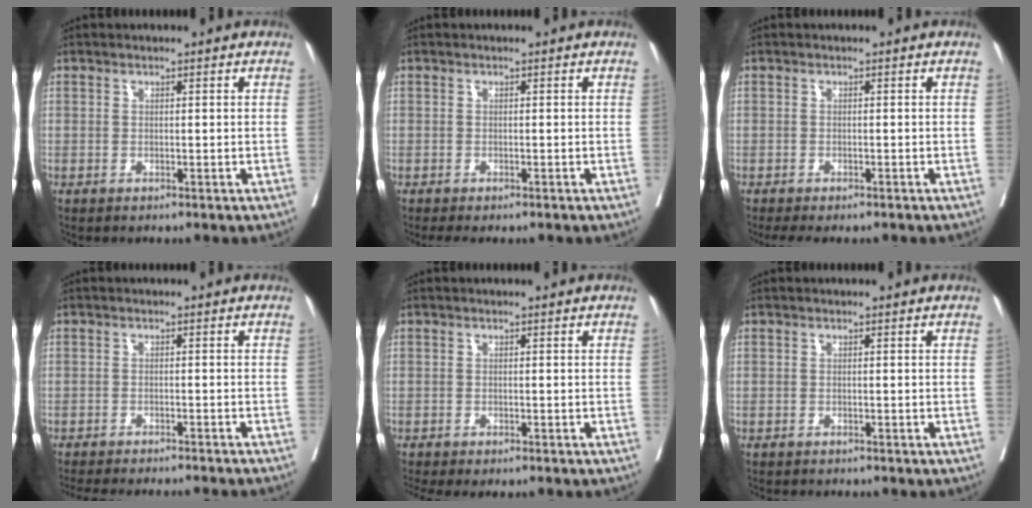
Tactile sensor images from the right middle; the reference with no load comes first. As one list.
[{"total": 2.2, "force": [-1.8, 0.8, 1.0], "torque": [-0.009, -0.005, -0.025]}, {"total": 4.1, "force": [-3.4, 1.3, 1.8], "torque": [-0.019, -0.008, -0.049]}, {"total": 13.9, "force": [-12.8, 0.5, 5.5], "torque": [-0.074, -0.025, -0.170]}, {"total": 5.2, "force": [-4.6, 0.8, 2.3], "torque": [-0.021, -0.004, -0.069]}, {"total": 2.7, "force": [-2.5, 0.6, 0.9], "torque": [-0.015, -0.005, -0.032]}]